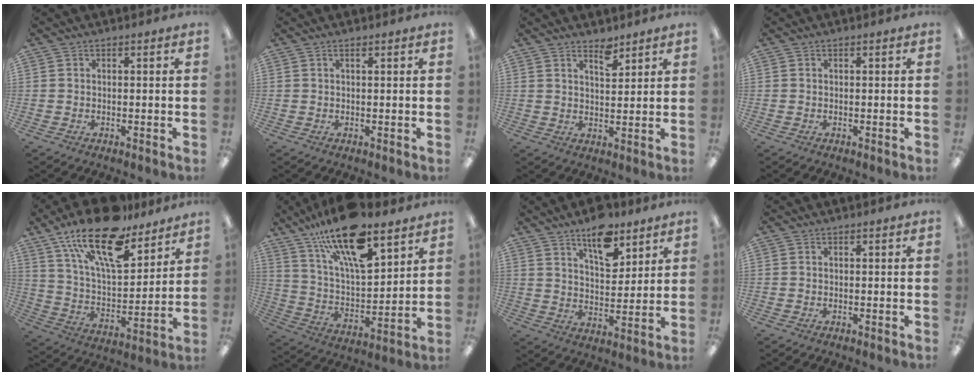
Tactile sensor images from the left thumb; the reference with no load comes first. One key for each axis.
{"total": 0.6, "fx": 0.5, "fy": 0.2, "fz": 0.3, "tx": -0.007, "ty": 0.001, "tz": 0.009}
{"total": 4.2, "fx": 3.6, "fy": 1.5, "fz": 1.5, "tx": -0.003, "ty": -0.029, "tz": 0.060}
{"total": 0.0}
{"total": 22.1, "fx": 15.5, "fy": 8.4, "fz": 13.3, "tx": -0.231, "ty": -0.091, "tz": 0.271}
{"total": 21.2, "fx": 14.6, "fy": 7.3, "fz": 13.5, "tx": -0.229, "ty": -0.083, "tz": 0.249}
{"total": 12.1, "fx": 8.4, "fy": 5.6, "fz": 6.6, "tx": -0.088, "ty": -0.046, "tz": 0.144}
{"total": 0.0}